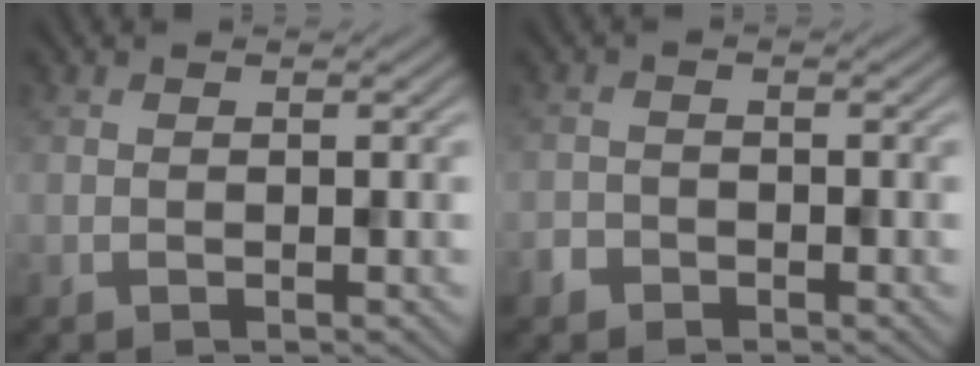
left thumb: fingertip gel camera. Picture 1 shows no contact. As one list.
[{"total": 1.7, "force": [-1.2, 1.1, 0.3], "torque": [-0.003, 0.000, -0.029]}]